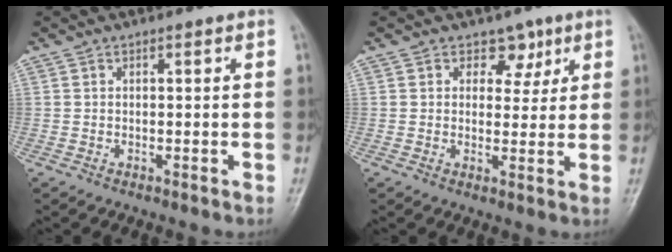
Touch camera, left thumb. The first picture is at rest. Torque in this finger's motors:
{"motor_torque": [-0.01, 0.06, 0.18, 0.02, -0.02]}